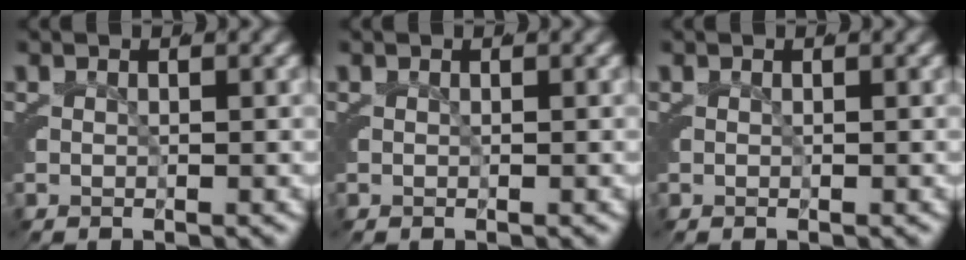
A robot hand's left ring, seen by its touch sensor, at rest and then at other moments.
{"total": 0.0}
{"total": 0.0}